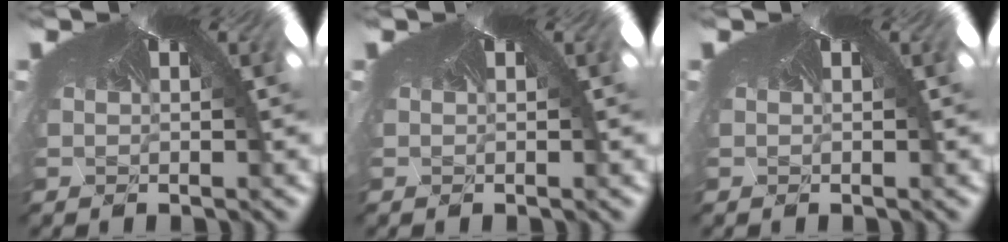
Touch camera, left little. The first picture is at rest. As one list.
[{"total": 0.0}, {"total": 0.0}]